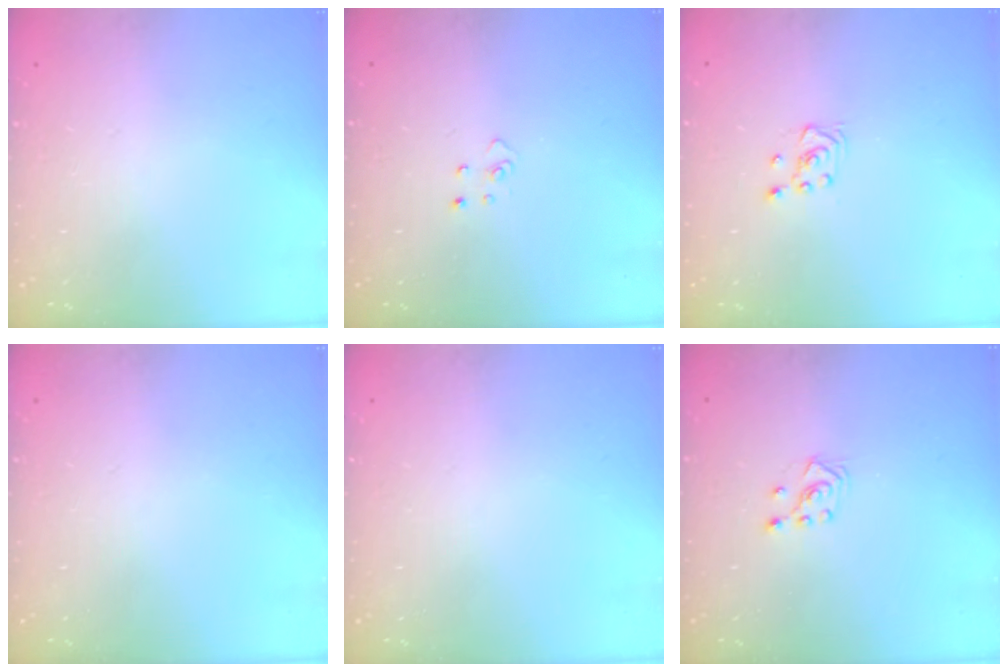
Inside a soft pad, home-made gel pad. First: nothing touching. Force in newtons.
{"total": 3.2, "press": 3.2, "slide": 0.2}
{"total": 3.1, "press": 3.0, "slide": 0.8}
{"total": 0.0}
{"total": 0.0}
{"total": 3.1, "press": 3.0, "slide": 0.7}